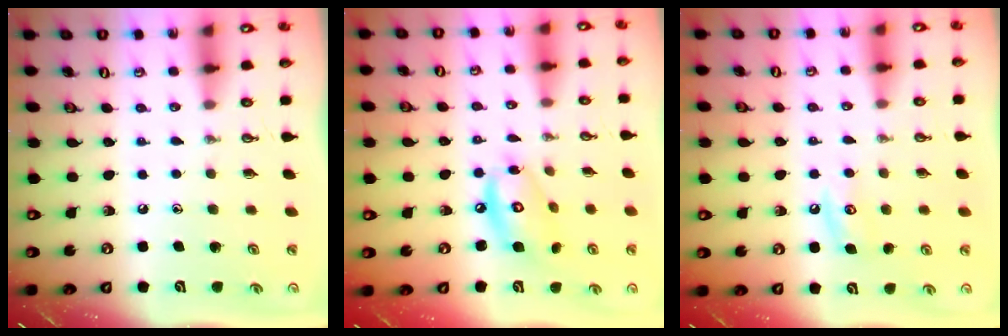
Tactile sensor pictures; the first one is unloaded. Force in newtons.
{"total": 11.4, "press": 11.3, "slide": 0.9}
{"total": 7.7, "press": 7.6, "slide": 0.8}